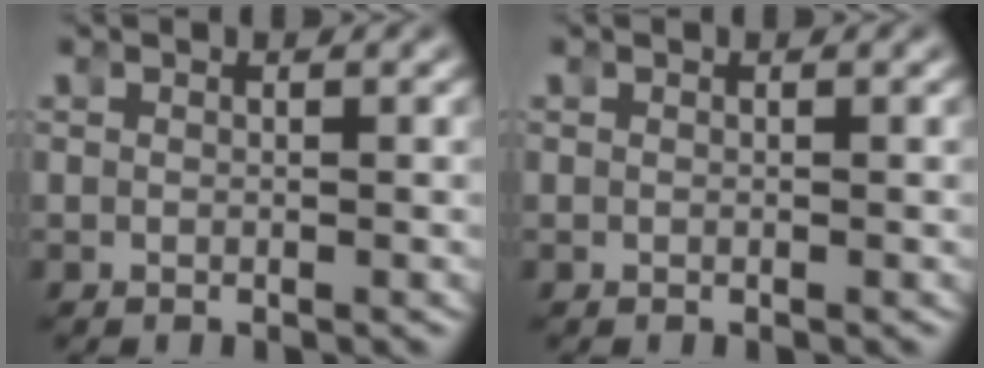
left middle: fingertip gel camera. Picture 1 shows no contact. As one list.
[{"total": 0.0}]